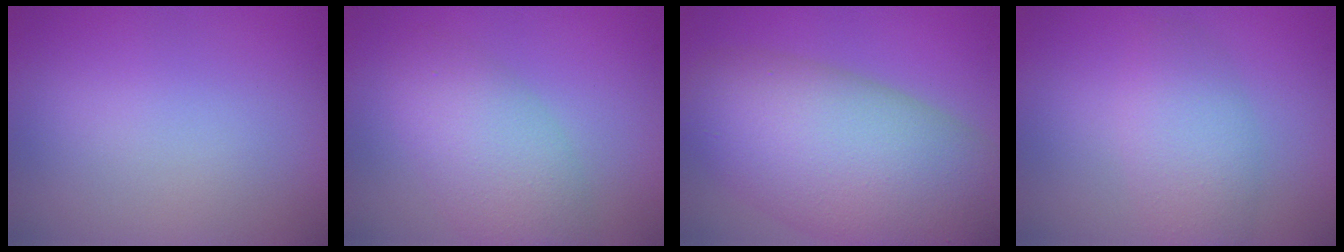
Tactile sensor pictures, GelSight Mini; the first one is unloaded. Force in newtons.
{"total": 4.8, "press": 4.8, "slide": 0.2}
{"total": 12.2, "press": 12.2, "slide": 0.6}
{"total": 3.5, "press": 3.5, "slide": 0.1}